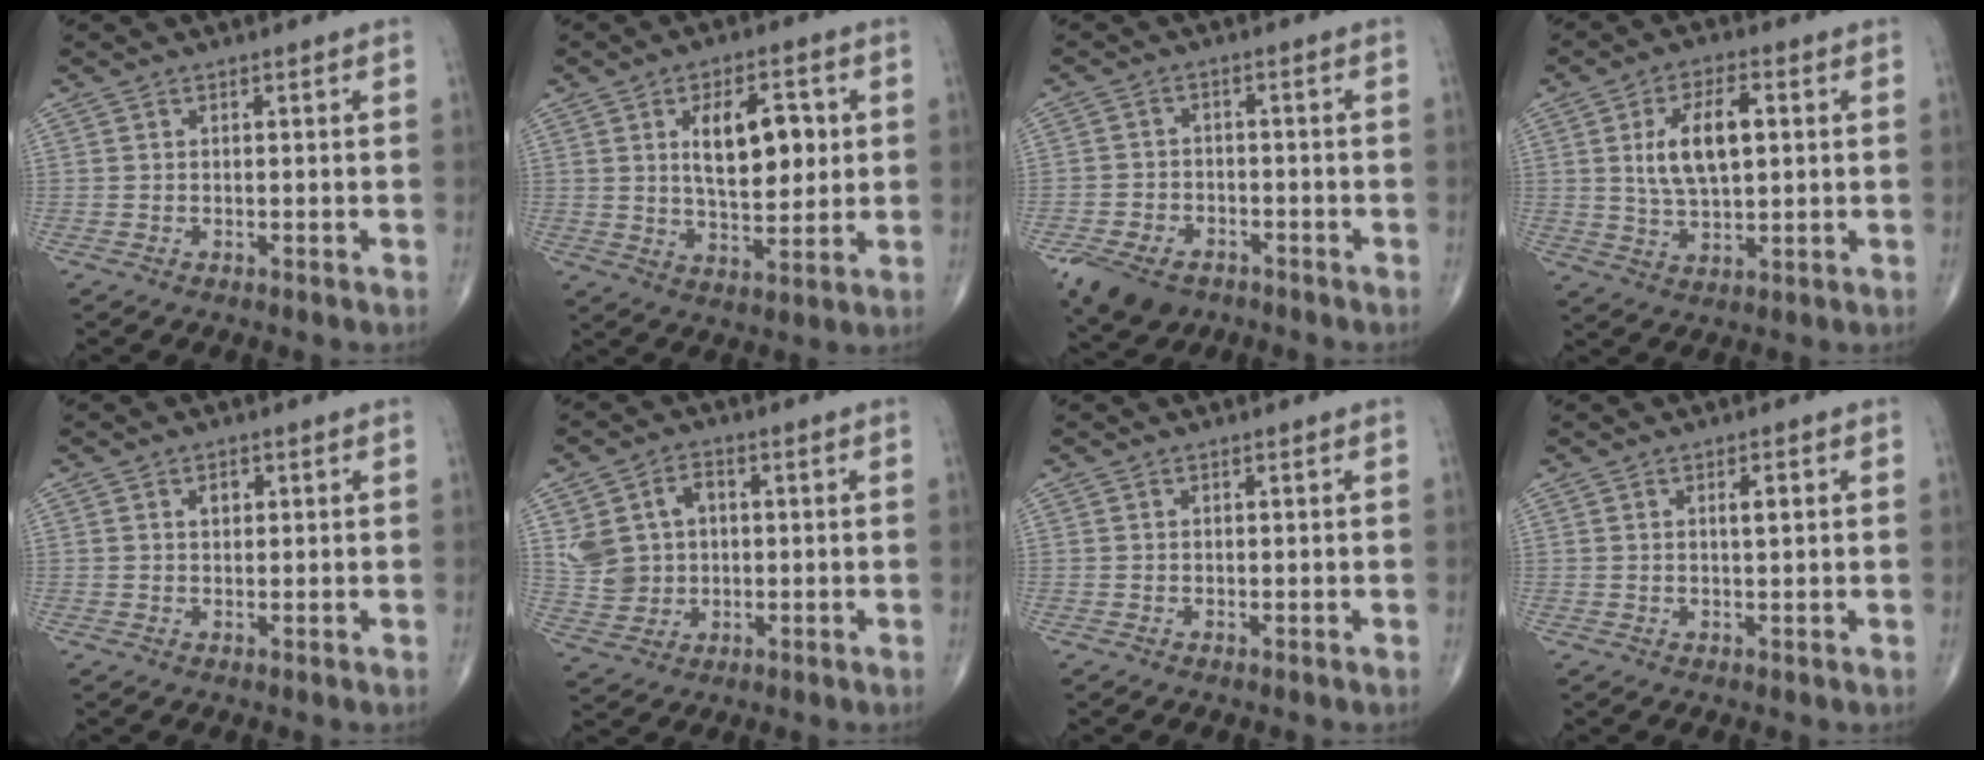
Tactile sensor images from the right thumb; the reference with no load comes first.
{"total": 12.4, "force": [2.7, 6.2, 10.4], "torque": [-0.139, -0.010, 0.047]}
{"total": 9.6, "force": [-5.9, 6.2, 4.4], "torque": [-0.081, 0.026, -0.095]}
{"total": 10.7, "force": [2.0, 5.0, 9.2], "torque": [-0.161, 0.001, 0.040]}
{"total": 1.7, "force": [0.7, 1.1, 1.1], "torque": [-0.011, -0.001, 0.010]}
{"total": 8.9, "force": [1.6, 7.4, 4.7], "torque": [-0.064, 0.003, 0.036]}
{"total": 0.0}
{"total": 2.4, "force": [0.7, 0.6, 2.2], "torque": [-0.034, -0.001, 0.009]}